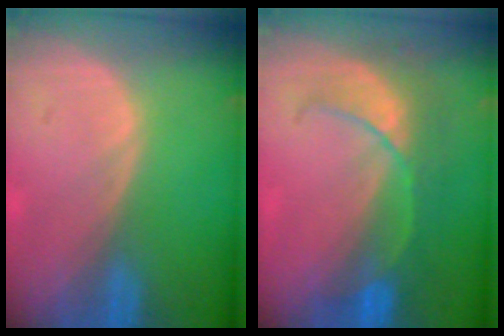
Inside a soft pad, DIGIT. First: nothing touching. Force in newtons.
{"total": 8.0, "press": 7.3, "slide": 3.3}